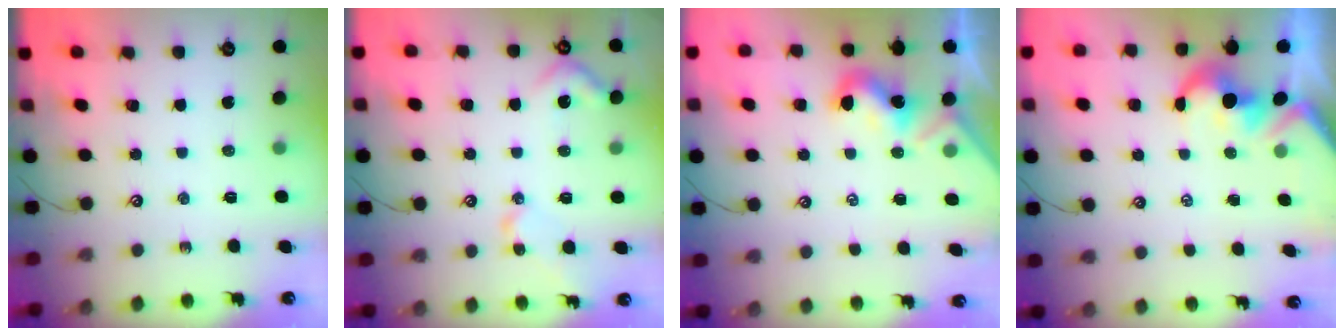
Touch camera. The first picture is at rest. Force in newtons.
{"total": 5.8, "press": 5.7, "slide": 1.0}
{"total": 2.0, "press": 2.0, "slide": 0.5}
{"total": 1.7, "press": 1.4, "slide": 1.0}